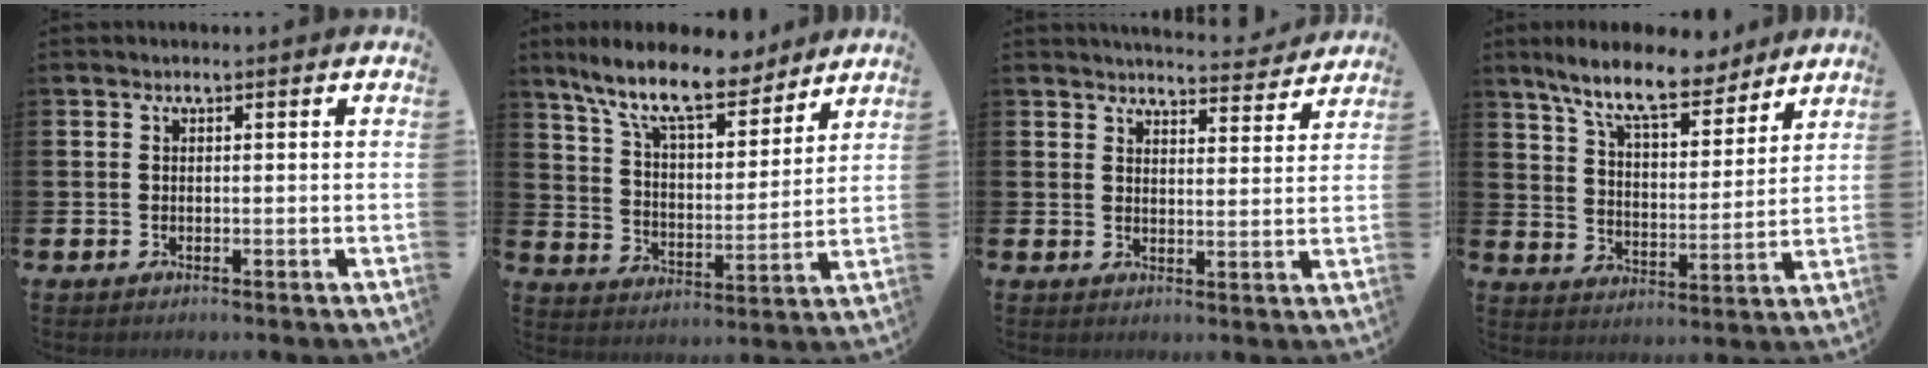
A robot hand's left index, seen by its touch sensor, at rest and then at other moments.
{"total": 12.0, "force": [10.0, 3.1, 5.7], "torque": [-0.138, -0.054, 0.175]}
{"total": 4.8, "force": [4.7, 0.3, 0.4], "torque": [-0.011, -0.035, 0.082]}
{"total": 10.6, "force": [9.1, 2.5, 4.9], "torque": [-0.117, -0.045, 0.158]}